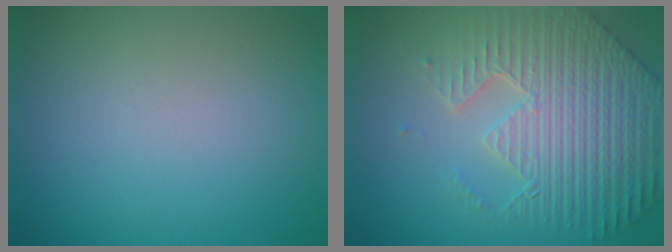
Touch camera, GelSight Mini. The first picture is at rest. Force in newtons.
{"total": 8.0, "press": 5.9, "slide": 5.4}